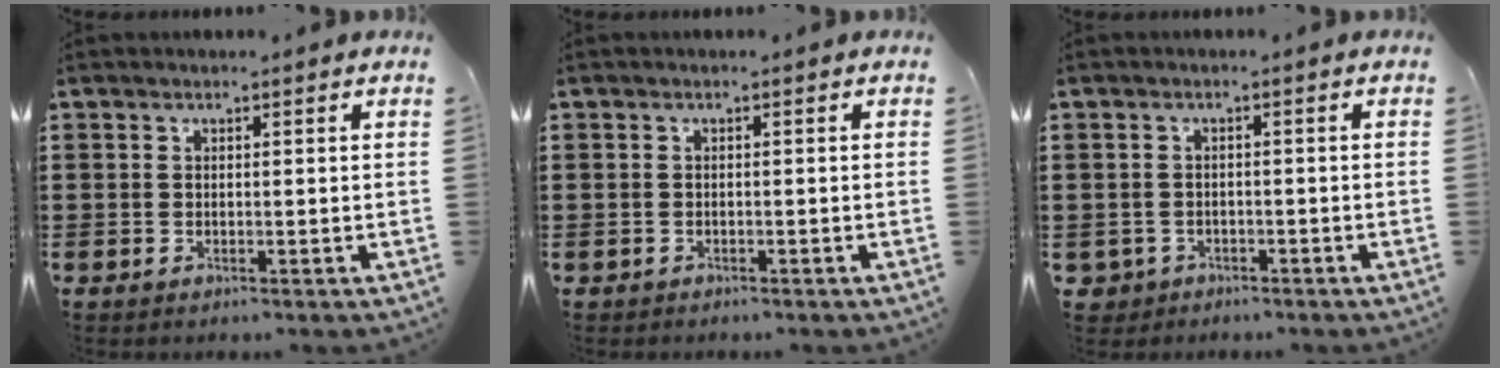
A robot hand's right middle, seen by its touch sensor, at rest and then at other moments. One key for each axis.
{"total": 0.6, "fx": -0.6, "fy": 0.2, "fz": -0.1, "tx": 0.000, "ty": 0.001, "tz": -0.013}
{"total": 1.7, "fx": -1.4, "fy": 1.0, "fz": -0.1, "tx": -0.007, "ty": -0.002, "tz": -0.032}